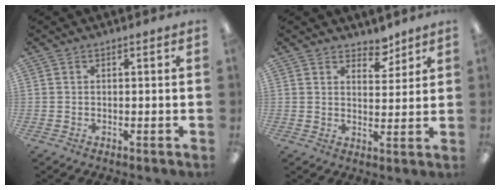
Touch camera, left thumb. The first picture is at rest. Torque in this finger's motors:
{"motor_torque": [0.20, 0.19, -0.06, -0.21, -0.02]}